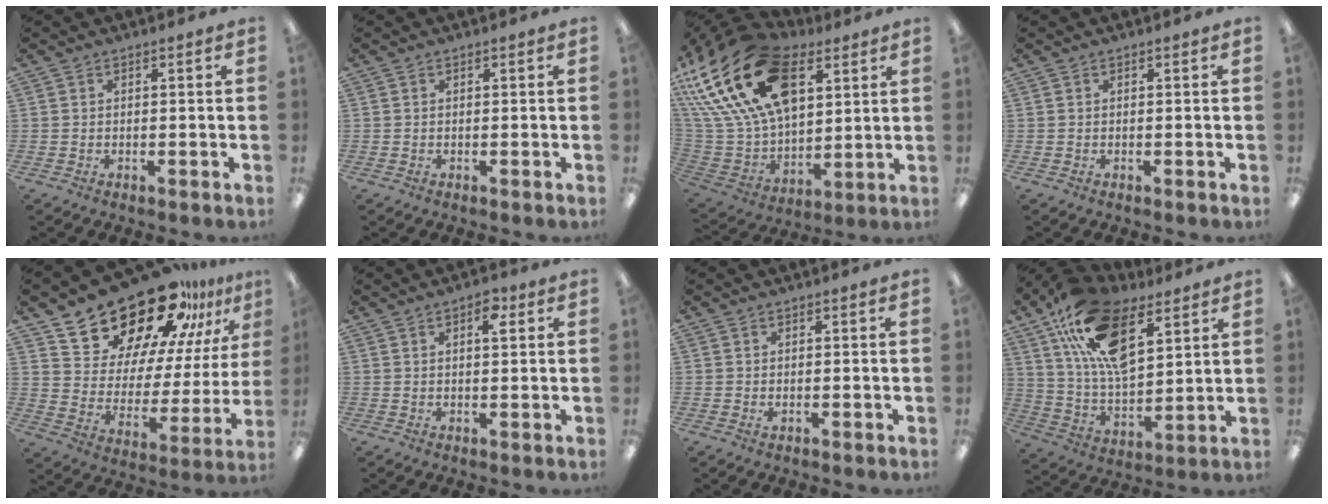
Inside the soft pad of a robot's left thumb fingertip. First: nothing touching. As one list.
[{"total": 0.0}, {"total": 30.9, "force": [13.9, 18.0, 20.9], "torque": [-0.435, -0.060, 0.253]}, {"total": 0.0}, {"total": 24.6, "force": [20.1, 10.7, 9.3], "torque": [-0.157, -0.143, 0.357]}, {"total": 3.8, "force": [2.1, 1.7, 2.8], "torque": [-0.028, -0.007, 0.027]}, {"total": 0.7, "force": [0.0, 0.5, 0.5], "torque": [0.000, -0.001, -0.002]}, {"total": 20.9, "force": [10.5, 11.1, 14.2], "torque": [-0.258, -0.031, 0.189]}]